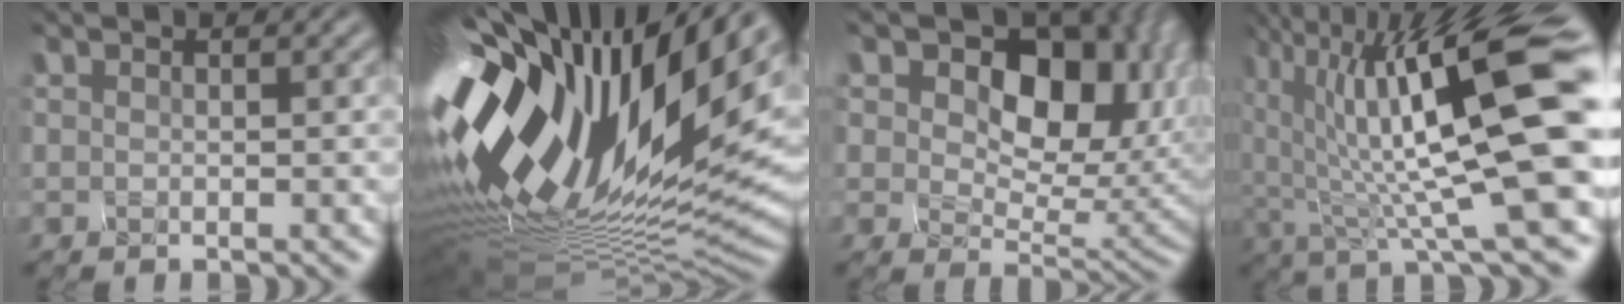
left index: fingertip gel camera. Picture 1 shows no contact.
{"total": 18.5, "force": [2.0, 8.1, 16.5], "torque": [-0.335, -0.026, 0.050]}
{"total": 10.8, "force": [2.7, 7.2, 7.6], "torque": [-0.115, -0.008, 0.054]}
{"total": 14.5, "force": [2.2, 3.4, 14.0], "torque": [-0.251, -0.001, 0.062]}